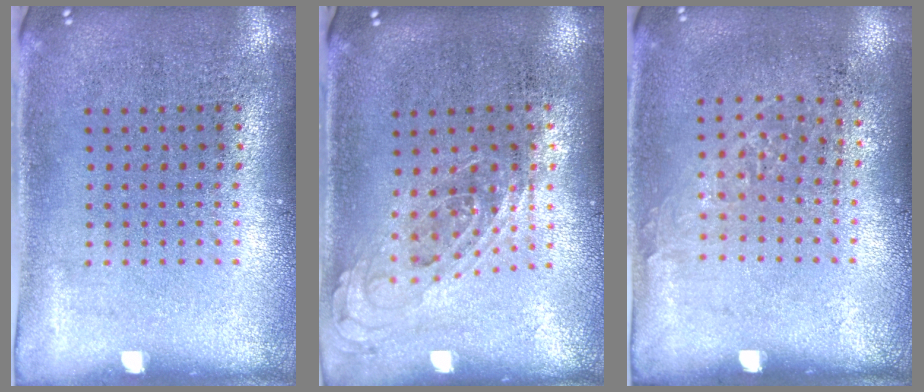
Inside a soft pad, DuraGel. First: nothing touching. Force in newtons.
{"total": 0.8, "press": 0.8, "slide": 0.3}
{"total": 0.9, "press": 0.7, "slide": 0.5}